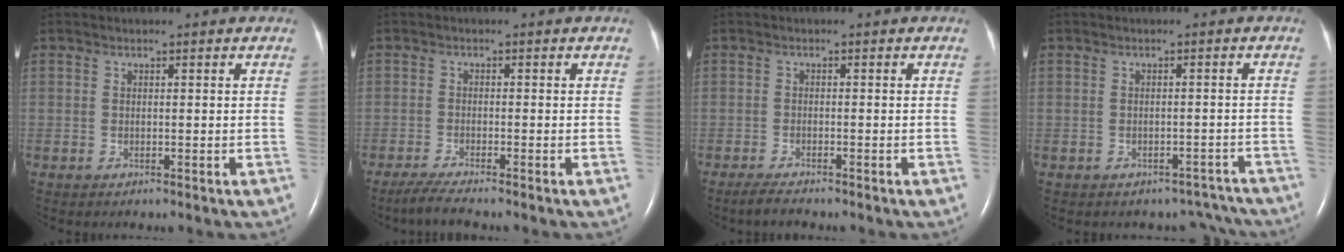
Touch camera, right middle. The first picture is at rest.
{"total": 3.4, "force": [-2.8, -0.4, 1.8], "torque": [-0.045, -0.011, -0.057]}
{"total": 2.3, "force": [-2.0, 0.1, 1.1], "torque": [-0.034, -0.008, -0.036]}
{"total": 5.0, "force": [-4.4, 2.3, -0.5], "torque": [0.023, 0.024, -0.042]}